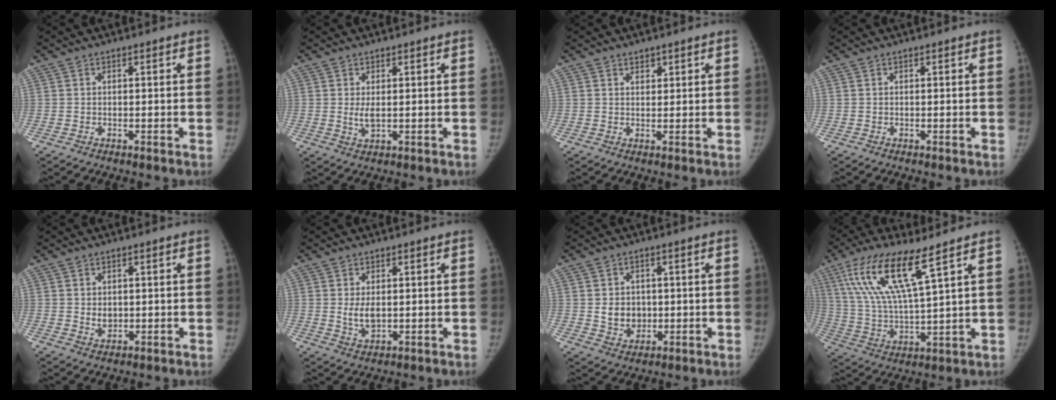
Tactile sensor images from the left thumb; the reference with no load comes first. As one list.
[{"total": 2.6, "force": [0.3, 1.2, 2.3], "torque": [-0.042, -0.008, 0.012]}, {"total": 1.8, "force": [1.3, 1.1, 0.7], "torque": [0.002, -0.008, 0.020]}, {"total": 0.0}, {"total": 2.8, "force": [0.3, 2.2, 1.8], "torque": [-0.019, -0.006, 0.013]}, {"total": 4.2, "force": [0.4, 2.5, 3.4], "torque": [-0.056, -0.011, 0.015]}, {"total": 6.1, "force": [0.2, 5.2, 3.3], "torque": [-0.024, -0.003, 0.014]}, {"total": 15.7, "force": [8.4, 2.9, 12.9], "torque": [-0.270, -0.032, 0.170]}]